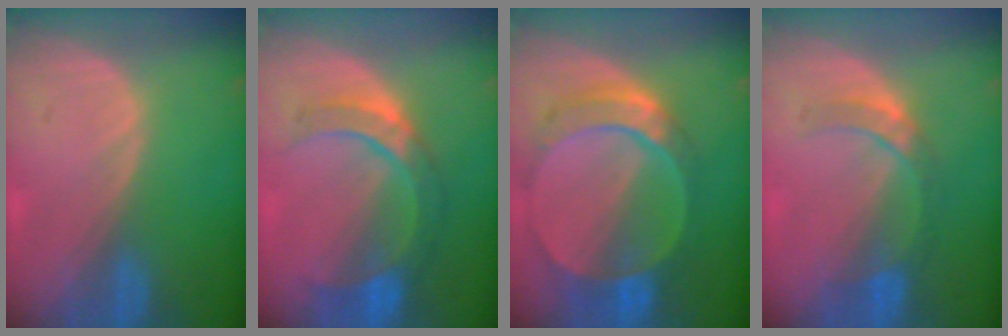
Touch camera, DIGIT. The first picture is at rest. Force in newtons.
{"total": 7.4, "press": 7.3, "slide": 1.0}
{"total": 9.5, "press": 8.3, "slide": 4.4}
{"total": 4.7, "press": 4.6, "slide": 1.0}